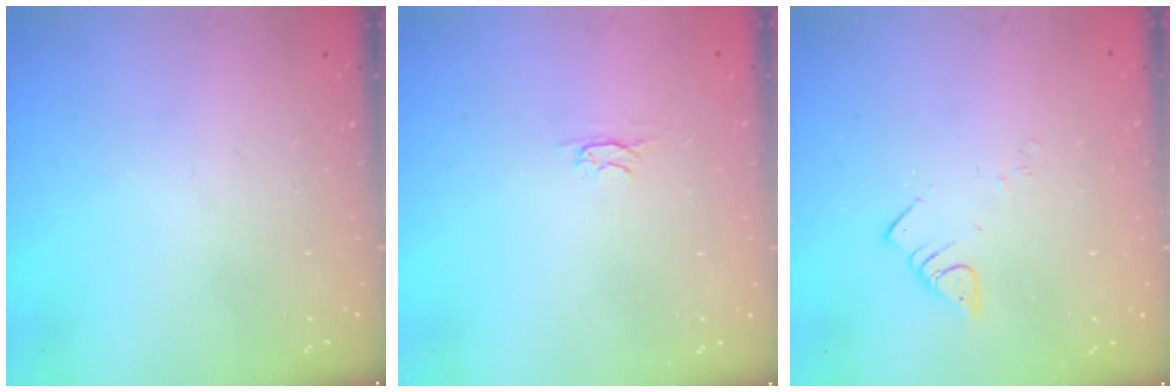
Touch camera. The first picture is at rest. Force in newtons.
{"total": 2.4, "press": 2.3, "slide": 0.5}
{"total": 3.6, "press": 3.6, "slide": 0.6}